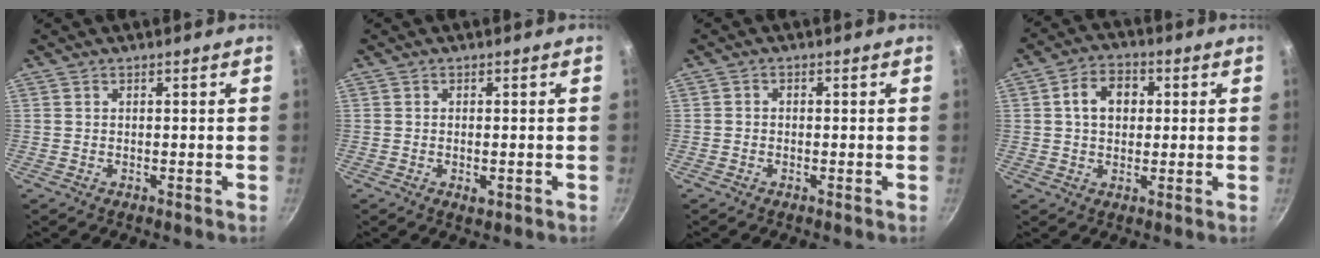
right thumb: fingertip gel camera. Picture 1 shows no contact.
{"total": 1.9, "force": [-0.6, 1.0, 1.5], "torque": [-0.028, -0.003, -0.006]}
{"total": 0.8, "force": [-0.5, 0.6, 0.4], "torque": [-0.008, 0.005, -0.011]}
{"total": 7.3, "force": [1.3, 5.5, 4.6], "torque": [-0.052, 0.012, 0.011]}